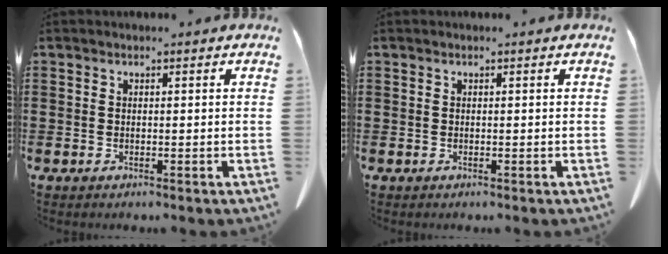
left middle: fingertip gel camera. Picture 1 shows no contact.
{"total": 0.0}